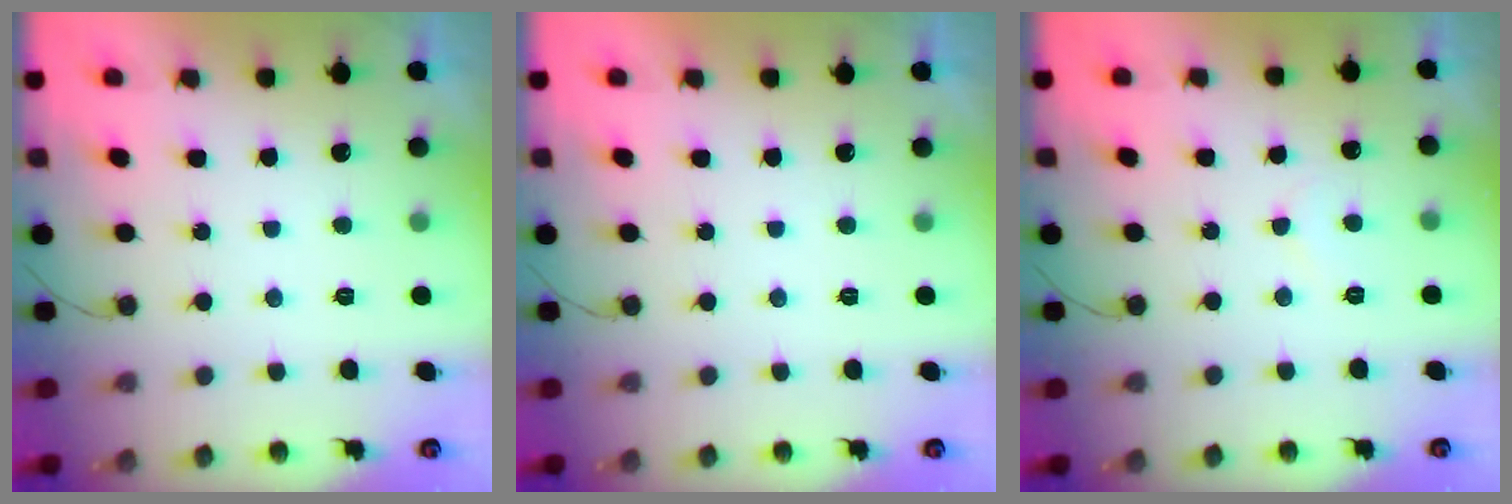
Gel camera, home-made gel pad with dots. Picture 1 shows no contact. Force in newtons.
{"total": 1.7, "press": 1.7, "slide": 0.1}
{"total": 5.2, "press": 5.2, "slide": 0.5}